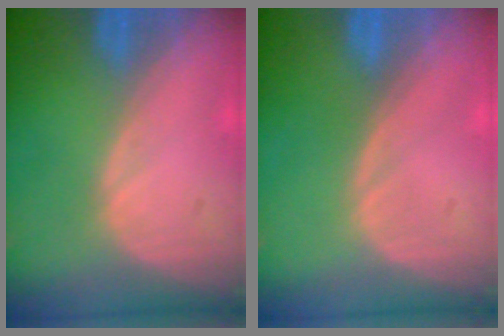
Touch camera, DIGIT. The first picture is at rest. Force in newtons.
{"total": 0.0}